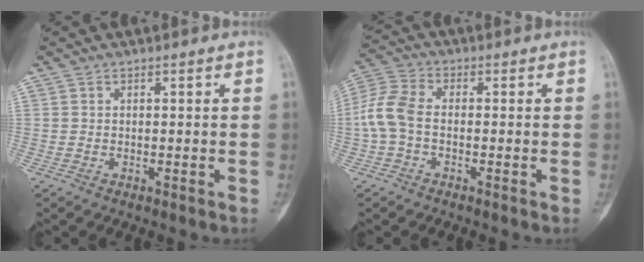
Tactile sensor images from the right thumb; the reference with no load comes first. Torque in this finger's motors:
{"motor_torque": [-0.03, 0.05, 0.47, -0.47, 0.15]}